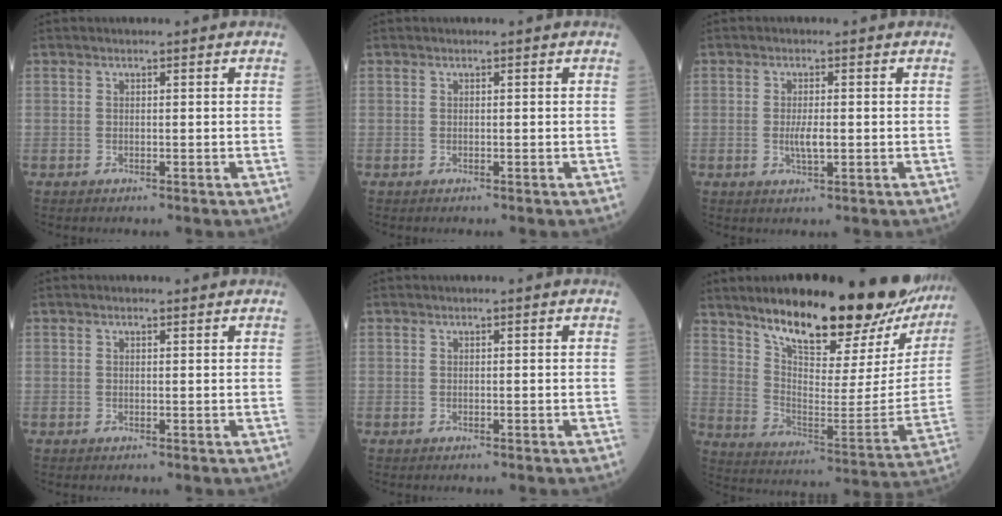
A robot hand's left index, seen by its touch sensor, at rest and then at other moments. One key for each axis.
{"total": 0.0}
{"total": 2.9, "fx": -0.3, "fy": 0.7, "fz": 2.8, "tx": -0.058, "ty": -0.003, "tz": -0.004}
{"total": 0.7, "fx": 0.6, "fy": 0.3, "fz": 0.4, "tx": -0.015, "ty": 0.005, "tz": 0.008}
{"total": 0.0}
{"total": 28.3, "fx": 22.6, "fy": 6.9, "fz": 15.4, "tx": -0.236, "ty": -0.042, "tz": 0.312}